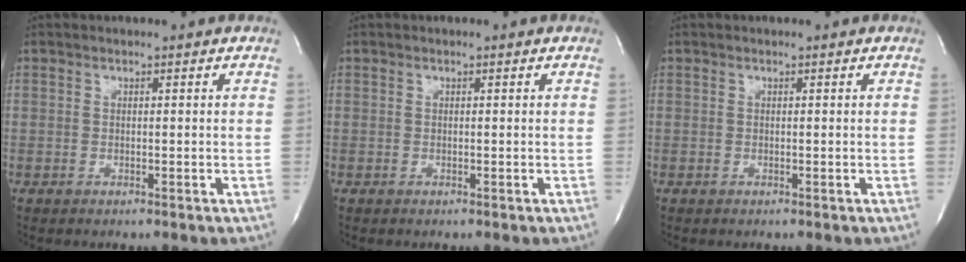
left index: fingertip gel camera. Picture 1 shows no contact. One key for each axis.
{"total": 0.0}
{"total": 0.0}